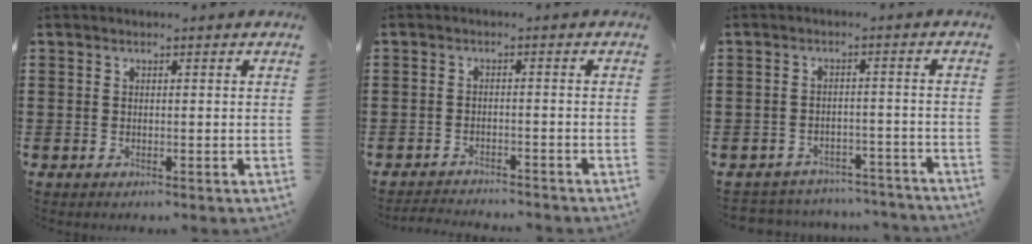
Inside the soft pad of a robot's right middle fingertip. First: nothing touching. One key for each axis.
{"total": 2.4, "fx": -2.4, "fy": 0.0, "fz": 0.0, "tx": -0.007, "ty": -0.003, "tz": -0.051}
{"total": 3.5, "fx": -3.5, "fy": 0.4, "fz": -0.1, "tx": -0.006, "ty": 0.000, "tz": -0.074}